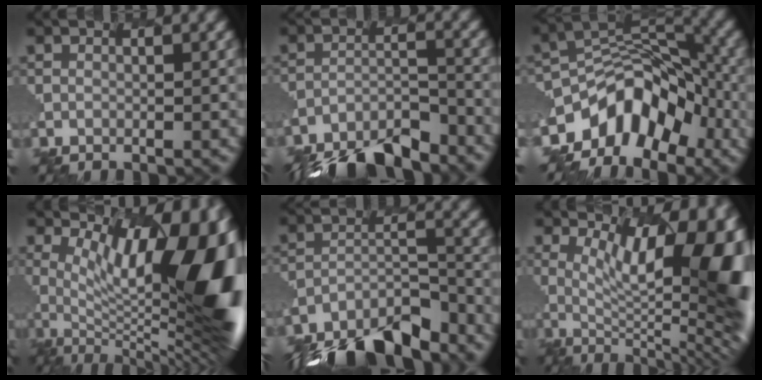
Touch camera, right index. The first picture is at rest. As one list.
[{"total": 9.9, "force": [-9.0, 2.4, 3.1], "torque": [-0.064, -0.017, -0.137]}, {"total": 6.9, "force": [-5.0, 4.0, 2.6], "torque": [-0.030, 0.001, -0.099]}, {"total": 15.7, "force": [3.3, 6.3, 14.0], "torque": [-0.192, -0.007, 0.070]}, {"total": 11.2, "force": [-10.1, 3.3, 3.7], "torque": [-0.085, -0.004, -0.154]}, {"total": 14.2, "force": [3.0, 5.1, 12.9], "torque": [-0.170, -0.013, 0.061]}]